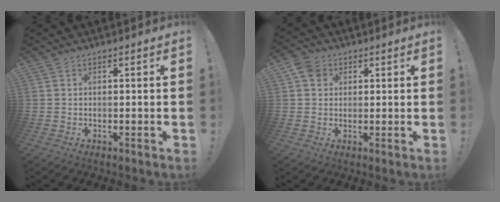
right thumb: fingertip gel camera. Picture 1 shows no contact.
{"total": 5.8, "force": [2.2, 4.8, 2.5], "torque": [-0.035, 0.000, 0.042]}